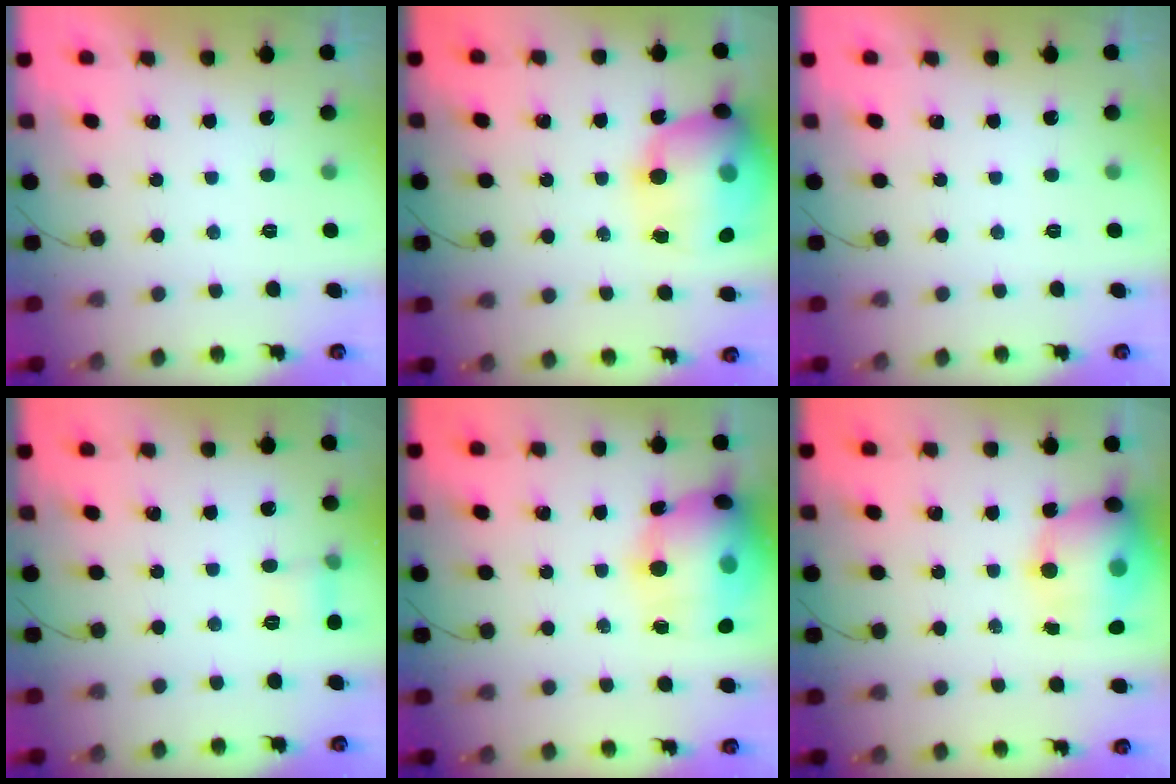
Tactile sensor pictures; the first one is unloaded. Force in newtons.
{"total": 20.9, "press": 20.5, "slide": 4.5}
{"total": 0.0}
{"total": 5.8, "press": 5.6, "slide": 1.5}
{"total": 20.1, "press": 19.8, "slide": 3.7}
{"total": 14.5, "press": 14.1, "slide": 3.3}